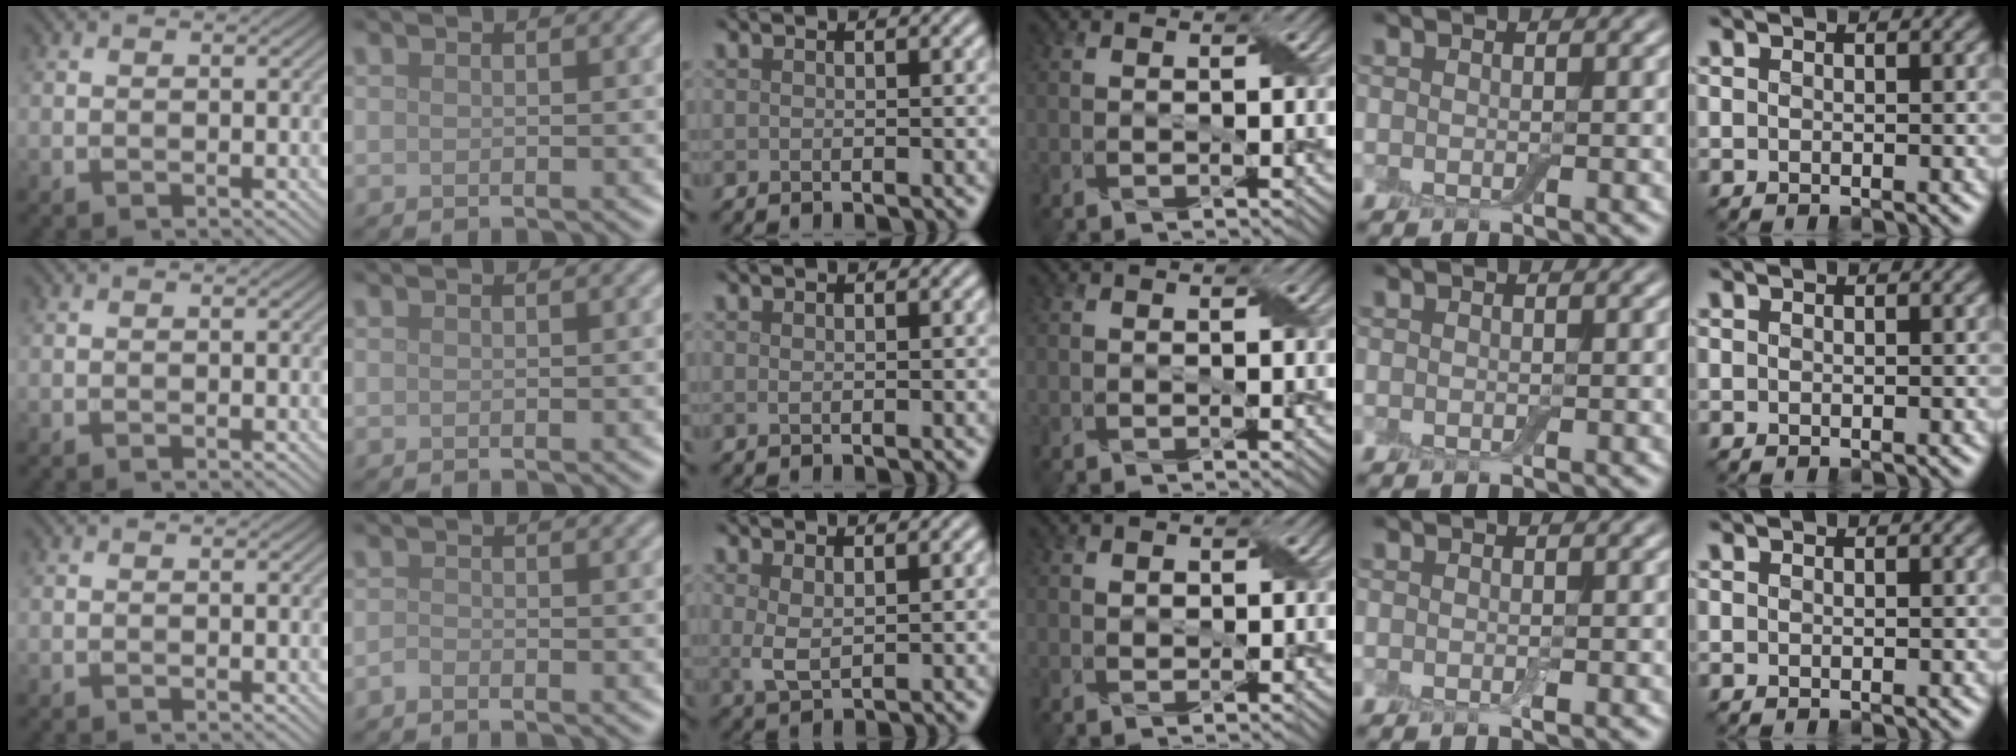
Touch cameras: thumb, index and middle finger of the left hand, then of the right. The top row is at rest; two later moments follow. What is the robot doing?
{"motion": "fold", "object": "aluminum foil"}